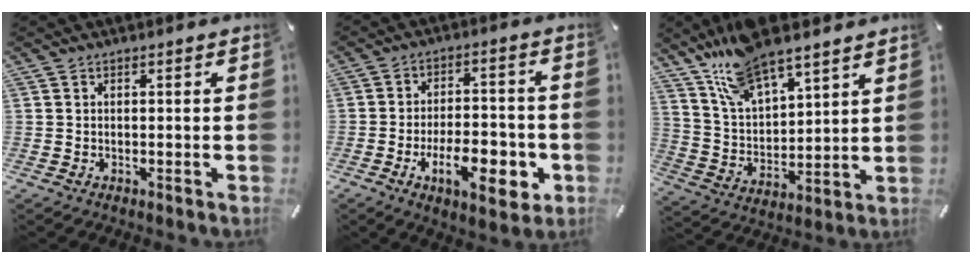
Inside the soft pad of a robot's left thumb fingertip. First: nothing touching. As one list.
[{"total": 14.3, "force": [-5.2, 6.6, 11.6], "torque": [-0.160, 0.010, -0.081]}, {"total": 12.8, "force": [11.1, 3.9, 5.1], "torque": [-0.119, -0.061, 0.206]}]